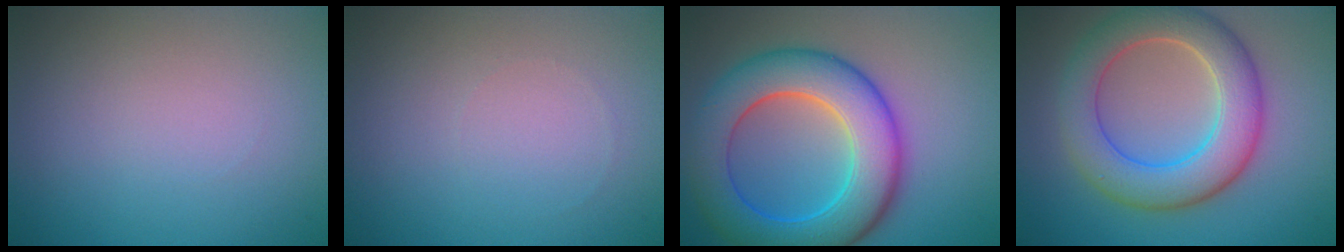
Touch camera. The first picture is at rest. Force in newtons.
{"total": 0.0}
{"total": 9.6, "press": 9.6, "slide": 0.0}
{"total": 7.4, "press": 7.4, "slide": 0.8}